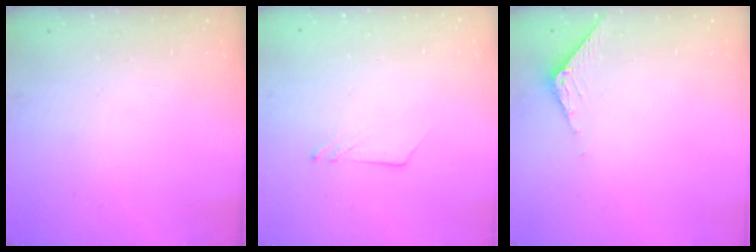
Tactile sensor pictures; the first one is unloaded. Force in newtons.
{"total": 1.2, "press": 1.2, "slide": 0.1}
{"total": 3.4, "press": 3.4, "slide": 0.2}